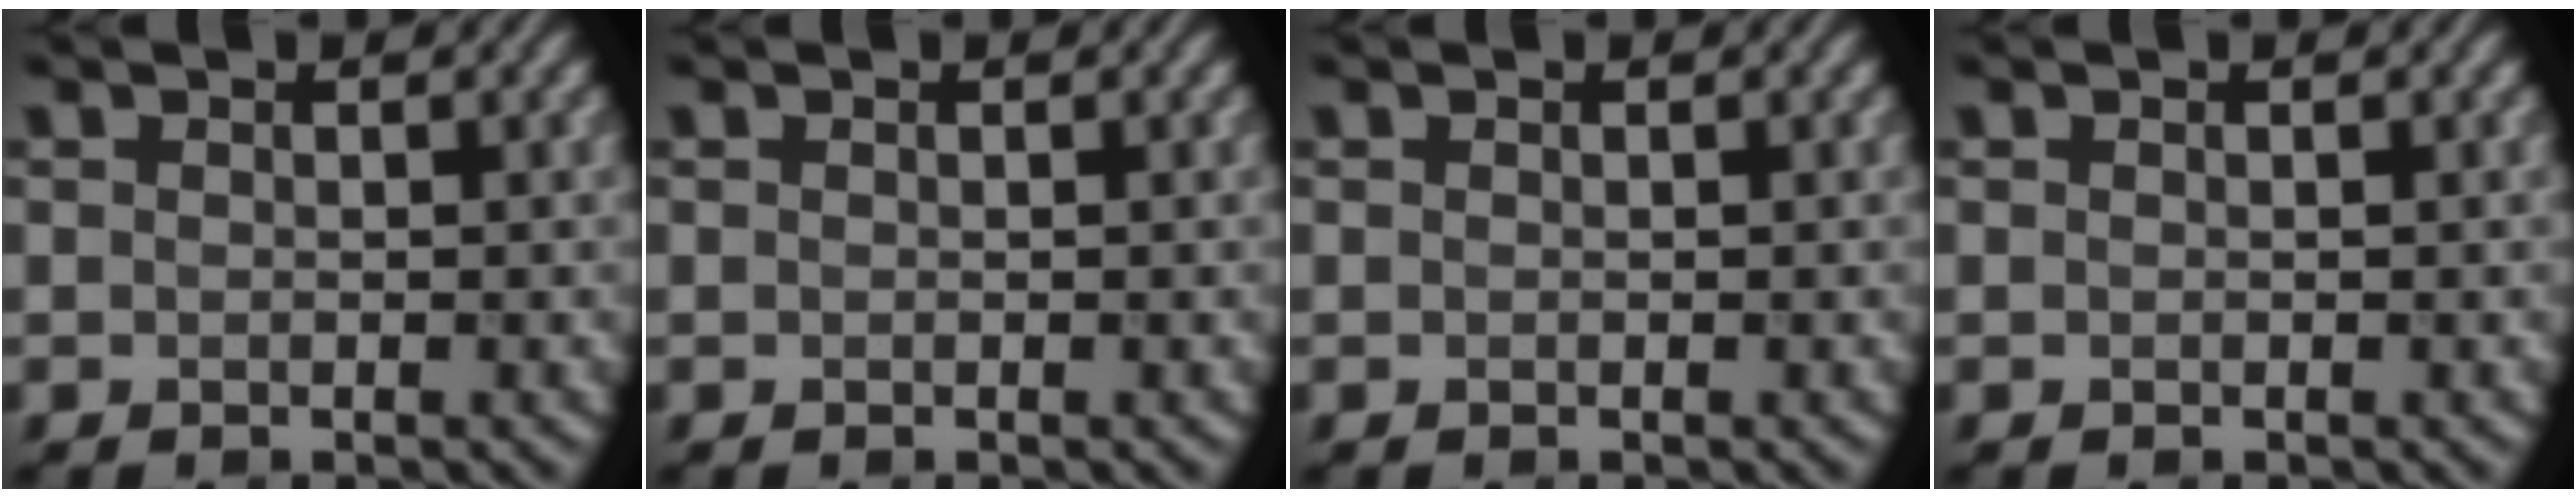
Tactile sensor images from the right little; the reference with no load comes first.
{"total": 0.0}
{"total": 0.0}
{"total": 0.0}